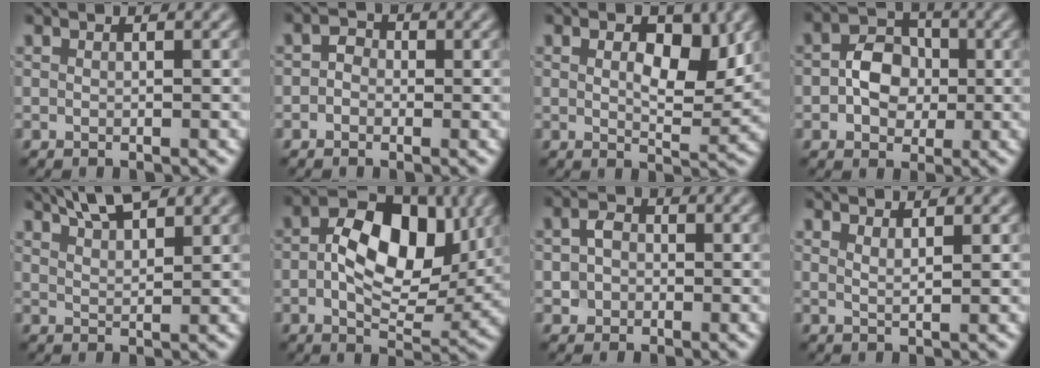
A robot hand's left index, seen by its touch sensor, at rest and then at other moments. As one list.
[{"total": 1.5, "force": [-0.5, 1.3, 0.6], "torque": [-0.005, 0.002, -0.017]}, {"total": 5.3, "force": [1.7, 2.5, 4.3], "torque": [-0.063, -0.003, 0.028]}, {"total": 4.2, "force": [-0.4, 3.3, 2.6], "torque": [-0.038, 0.004, -0.013]}, {"total": 5.2, "force": [4.1, 1.4, 2.9], "torque": [-0.029, 0.020, 0.045]}, {"total": 9.9, "force": [1.0, 5.7, 8.0], "torque": [-0.121, 0.007, 0.013]}, {"total": 2.4, "force": [-0.1, 2.1, 1.2], "torque": [-0.013, 0.001, -0.011]}, {"total": 1.4, "force": [1.1, 0.3, 0.8], "torque": [-0.003, -0.001, 0.012]}]